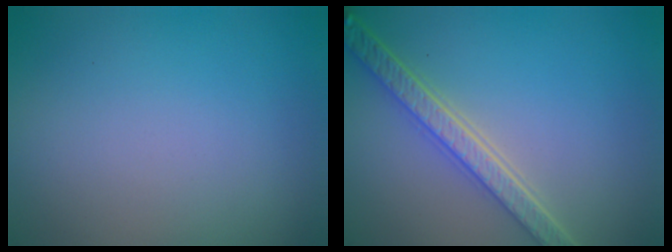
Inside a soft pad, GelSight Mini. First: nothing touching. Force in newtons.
{"total": 5.0, "press": 3.9, "slide": 3.2}